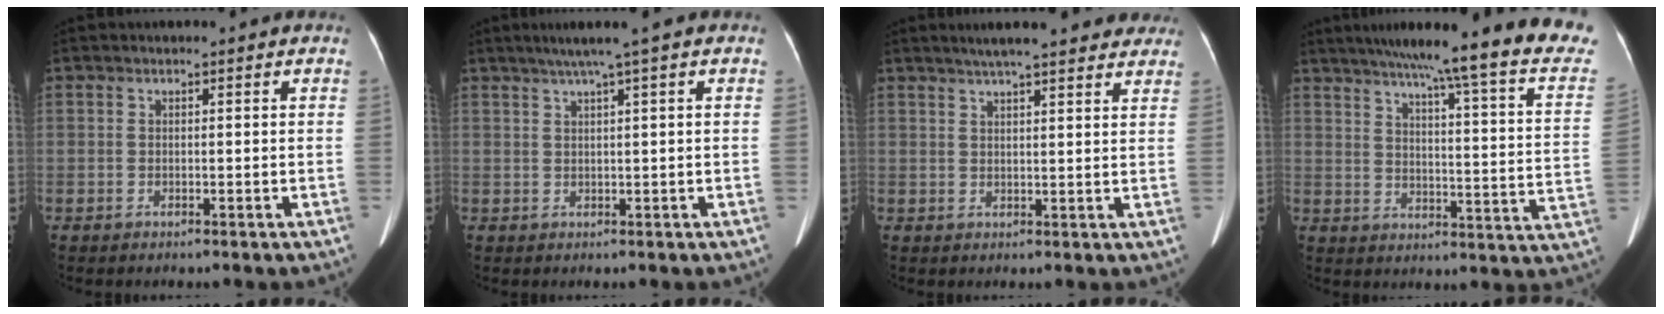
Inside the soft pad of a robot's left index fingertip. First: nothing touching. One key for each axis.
{"total": 4.1, "fx": 2.6, "fy": -1.0, "fz": 3.1, "tx": -0.057, "ty": 0.012, "tz": 0.046}
{"total": 15.0, "fx": 13.0, "fy": 2.4, "fz": 7.2, "tx": -0.094, "ty": 0.031, "tz": 0.161}
{"total": 26.6, "fx": 22.2, "fy": 0.1, "fz": 14.6, "tx": -0.201, "ty": -0.056, "tz": 0.272}